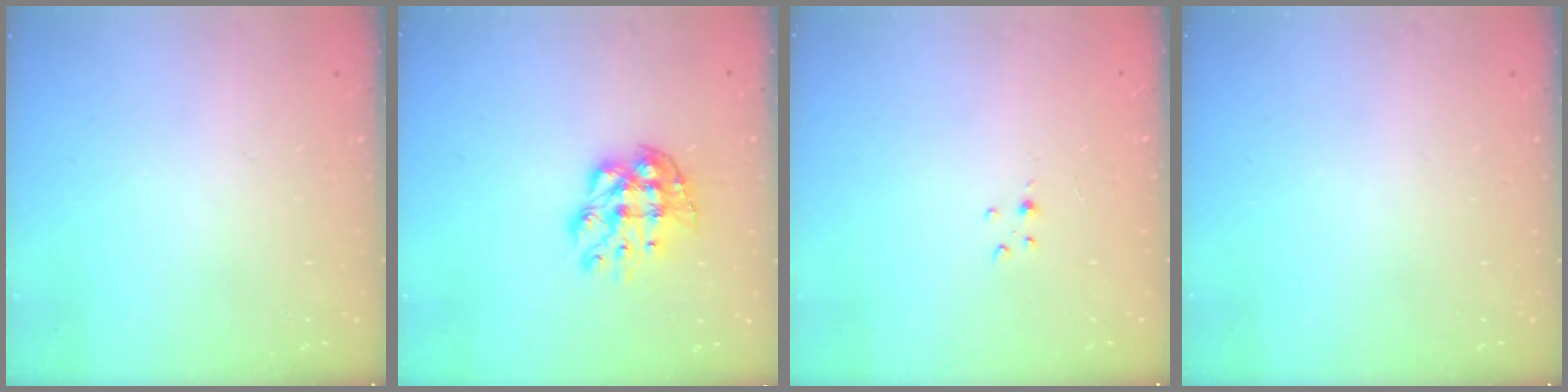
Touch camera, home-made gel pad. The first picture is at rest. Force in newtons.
{"total": 8.7, "press": 8.7, "slide": 0.8}
{"total": 2.5, "press": 2.5, "slide": 0.3}
{"total": 0.0}